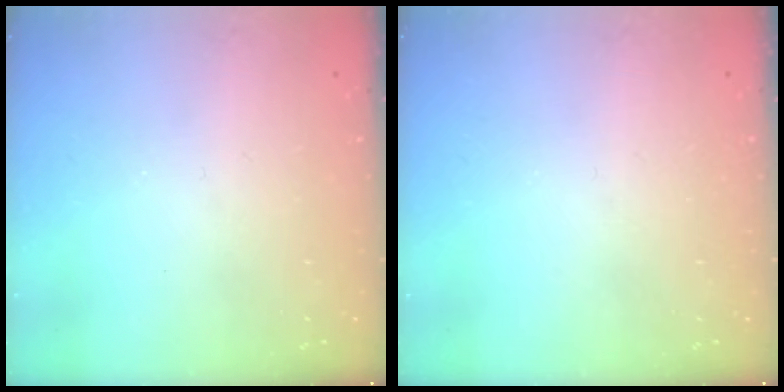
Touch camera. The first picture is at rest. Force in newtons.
{"total": 0.0}